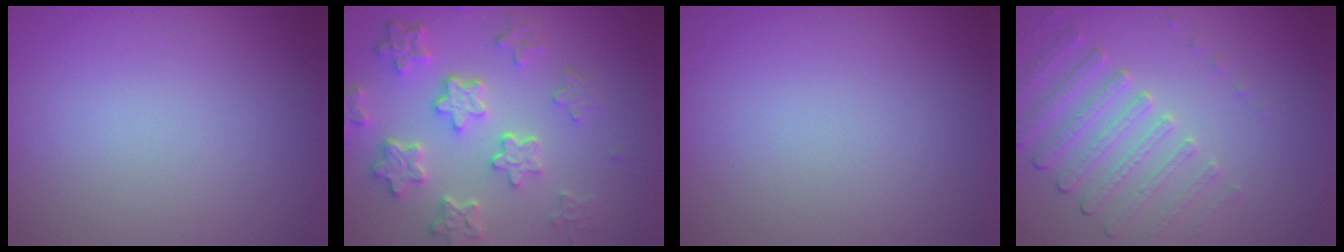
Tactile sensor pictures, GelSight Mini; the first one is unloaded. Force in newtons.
{"total": 6.0, "press": 4.5, "slide": 4.0}
{"total": 0.0}
{"total": 2.5, "press": 2.2, "slide": 1.3}